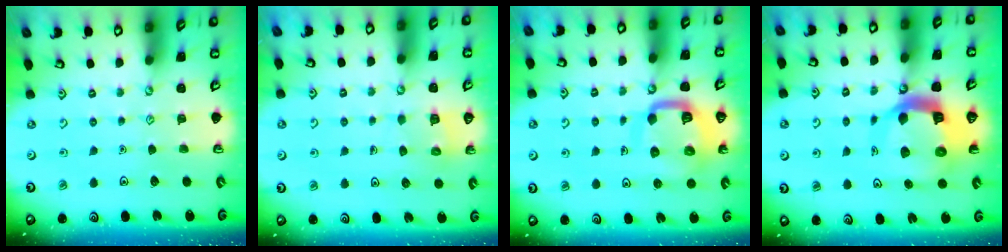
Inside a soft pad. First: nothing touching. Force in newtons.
{"total": 5.5, "press": 5.5, "slide": 0.4}
{"total": 11.4, "press": 11.4, "slide": 1.2}
{"total": 12.9, "press": 12.8, "slide": 1.6}